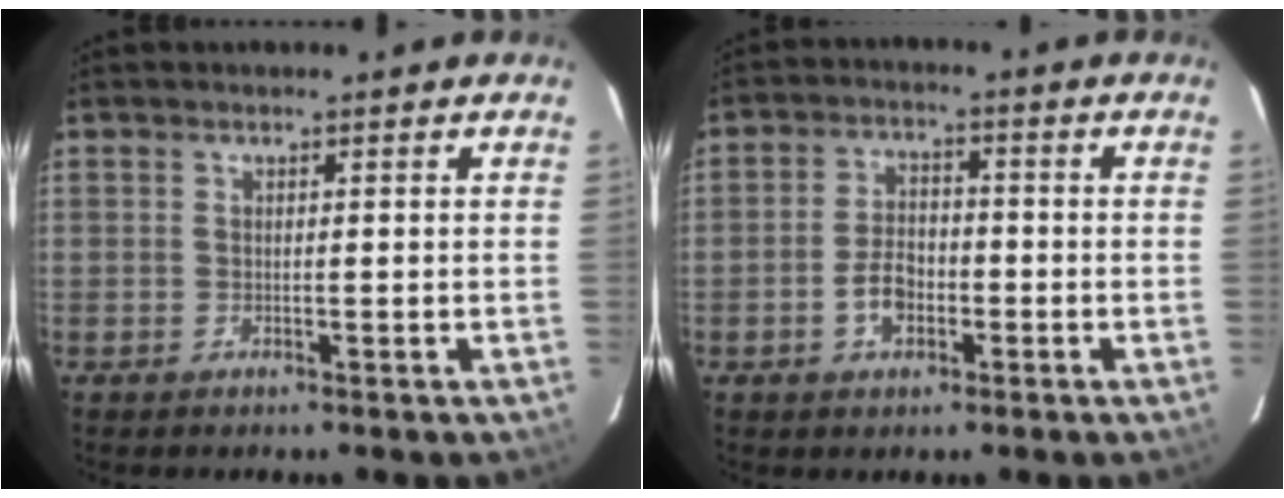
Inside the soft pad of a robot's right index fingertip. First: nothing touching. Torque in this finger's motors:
{"motor_torque": [0.92, 0.02, 0.12, 0.03]}